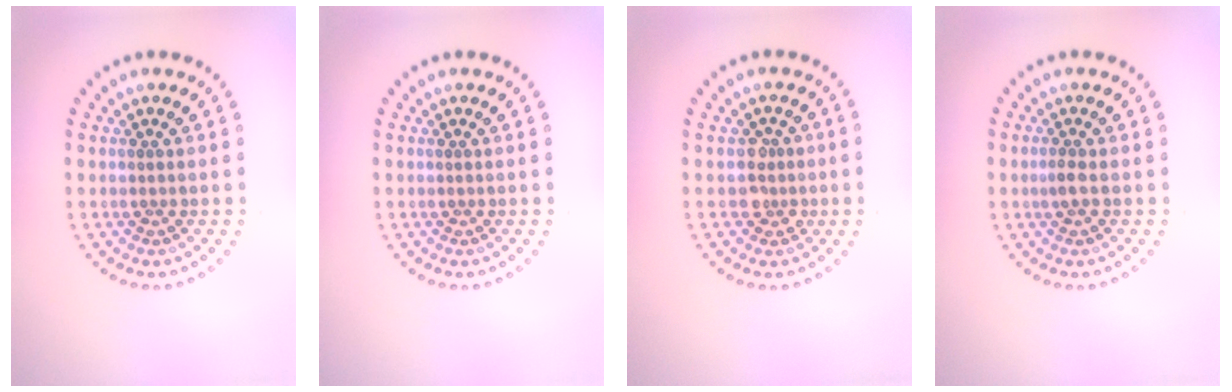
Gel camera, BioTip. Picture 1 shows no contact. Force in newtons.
{"total": 0.0}
{"total": 1.8, "press": 1.5, "slide": 1.1}
{"total": 0.9, "press": 0.9, "slide": 0.3}